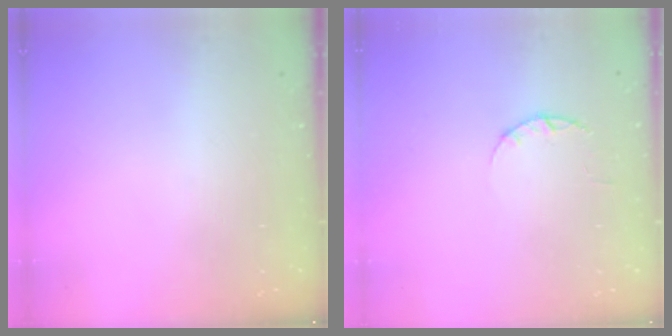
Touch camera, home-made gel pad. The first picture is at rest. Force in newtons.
{"total": 2.4, "press": 2.3, "slide": 0.4}